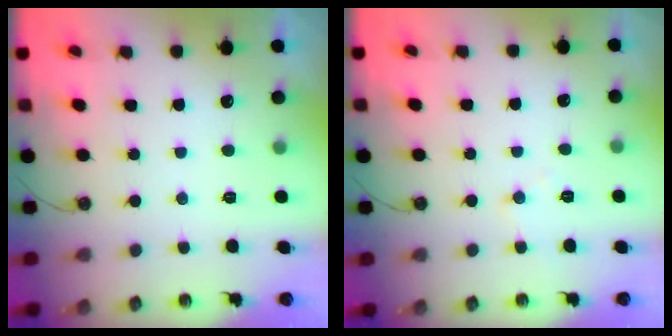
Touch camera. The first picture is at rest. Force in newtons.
{"total": 6.4, "press": 6.3, "slide": 1.0}